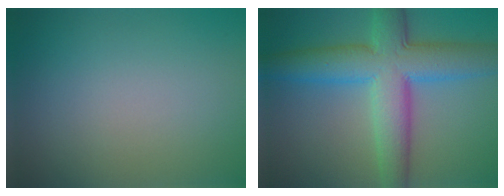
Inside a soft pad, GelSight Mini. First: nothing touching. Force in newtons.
{"total": 9.2, "press": 9.2, "slide": 0.1}